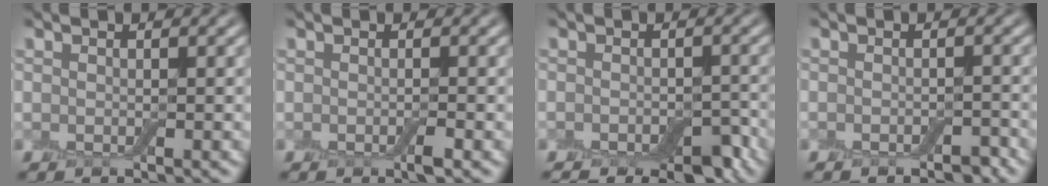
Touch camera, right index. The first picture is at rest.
{"total": 1.2, "force": [-0.7, 0.2, 1.0], "torque": [-0.020, -0.005, -0.011]}
{"total": 4.5, "force": [-3.5, 2.0, 2.2], "torque": [-0.022, -0.007, -0.059]}
{"total": 1.9, "force": [-1.7, 0.7, 0.7], "torque": [-0.009, -0.004, -0.026]}